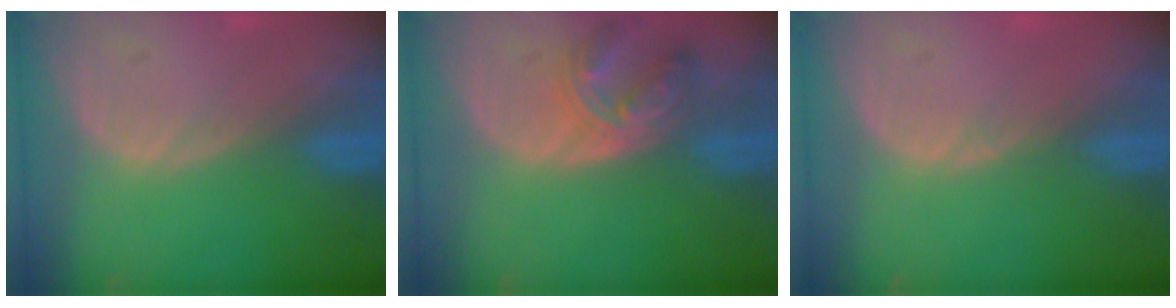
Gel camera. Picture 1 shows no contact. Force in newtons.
{"total": 6.1, "press": 6.0, "slide": 0.7}
{"total": 0.5, "press": 0.4, "slide": 0.4}